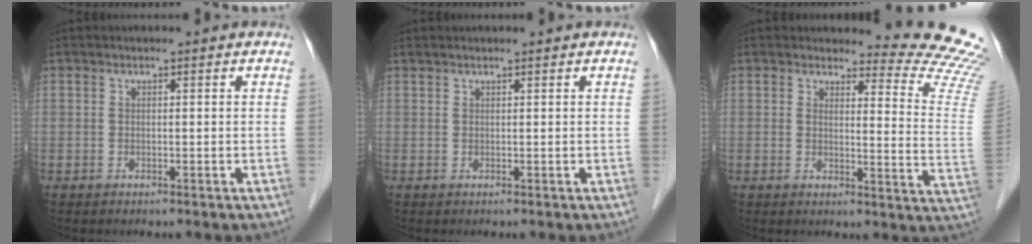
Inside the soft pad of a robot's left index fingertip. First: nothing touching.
{"total": 0.8, "force": [0.8, 0.0, 0.2], "torque": [-0.007, 0.014, 0.019]}
{"total": 12.8, "force": [12.8, -0.6, 0.2], "torque": [0.017, -0.150, 0.109]}